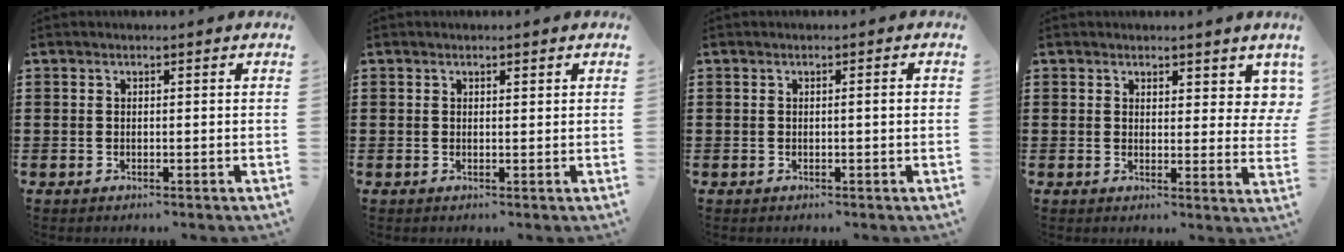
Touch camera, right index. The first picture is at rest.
{"total": 0.6, "force": [0.4, 0.3, 0.3], "torque": [-0.007, 0.003, 0.008]}
{"total": 0.9, "force": [-0.1, -0.1, 0.9], "torque": [-0.013, -0.002, -0.003]}
{"total": 3.7, "force": [3.0, 1.8, 1.0], "torque": [-0.007, -0.005, 0.051]}